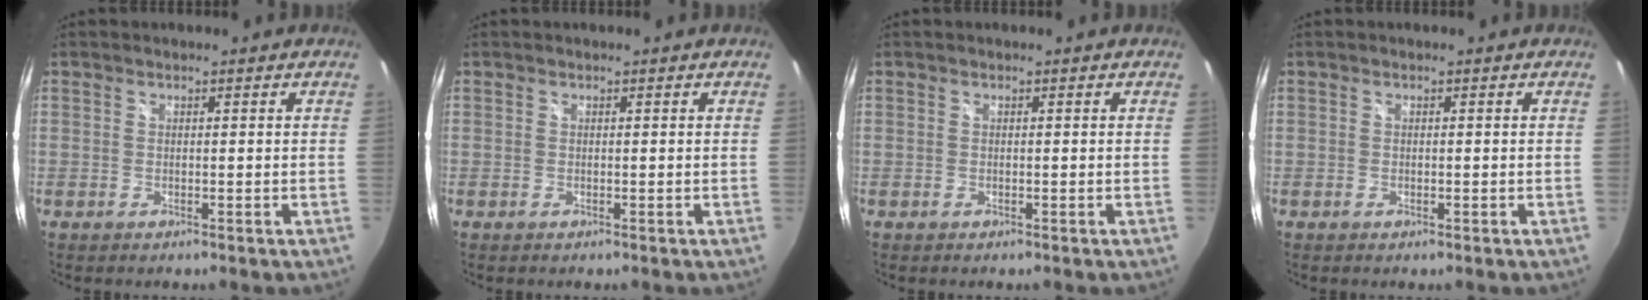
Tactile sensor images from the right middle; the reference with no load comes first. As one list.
[{"total": 0.0}, {"total": 0.0}, {"total": 0.0}]